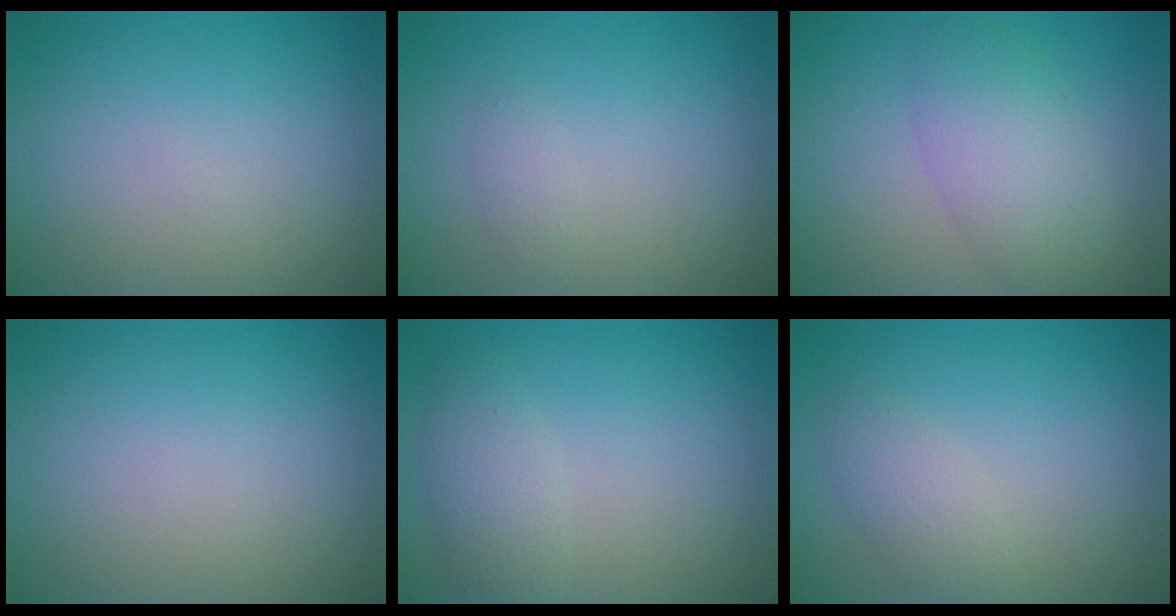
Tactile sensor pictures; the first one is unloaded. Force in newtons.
{"total": 0.9, "press": 0.9, "slide": 0.1}
{"total": 4.7, "press": 4.7, "slide": 0.1}
{"total": 0.0}
{"total": 2.4, "press": 2.4, "slide": 0.1}
{"total": 2.1, "press": 2.1, "slide": 0.1}